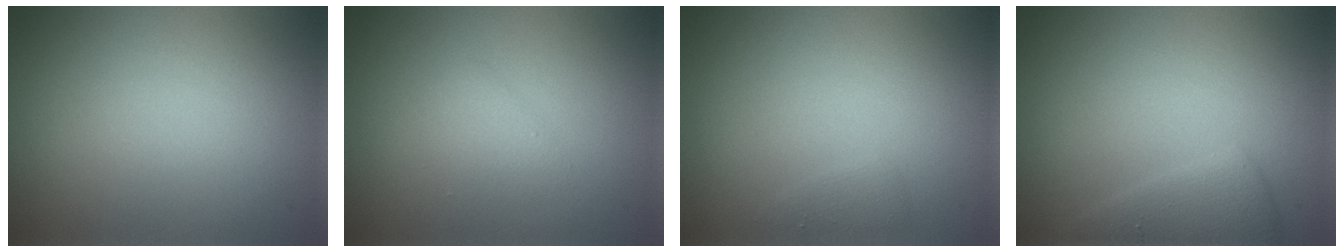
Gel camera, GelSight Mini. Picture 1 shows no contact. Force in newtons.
{"total": 1.3, "press": 1.3, "slide": 0.1}
{"total": 0.9, "press": 0.9, "slide": 0.1}
{"total": 2.5, "press": 2.5, "slide": 0.2}